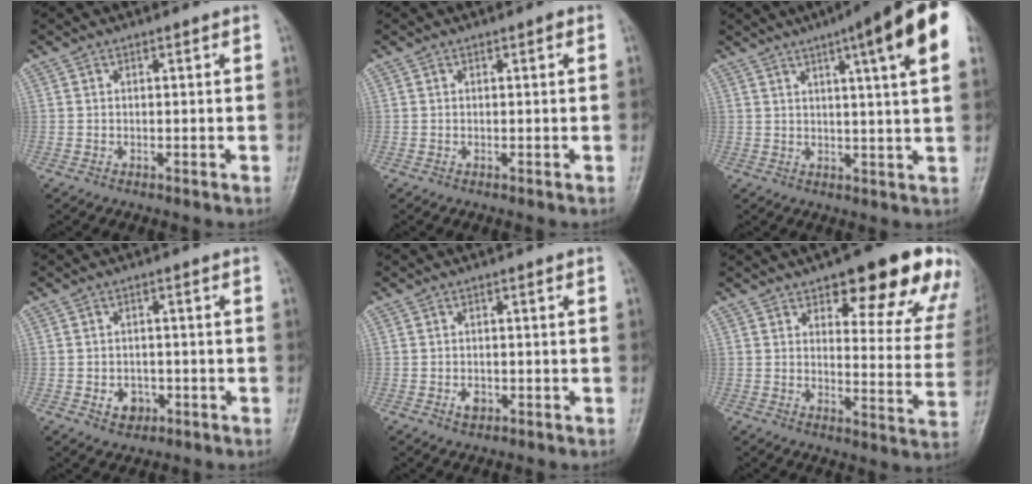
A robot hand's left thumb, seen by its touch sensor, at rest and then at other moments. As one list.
[{"total": 0.7, "force": [0.2, 0.2, 0.6], "torque": [-0.009, 0.001, 0.000]}, {"total": 16.8, "force": [7.9, 2.0, 14.7], "torque": [-0.195, -0.006, 0.094]}, {"total": 3.5, "force": [-1.2, 2.9, 1.7], "torque": [-0.010, 0.006, -0.013]}, {"total": 1.9, "force": [-0.6, 1.4, 1.1], "torque": [-0.014, 0.001, -0.009]}, {"total": 19.8, "force": [12.8, 6.9, 13.4], "torque": [-0.111, -0.053, 0.151]}]